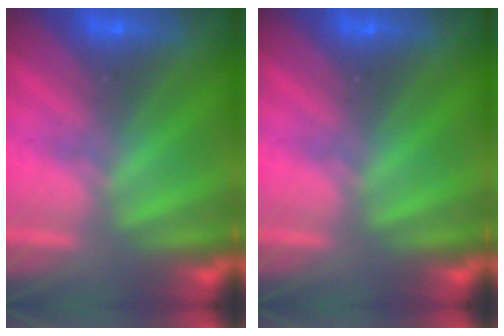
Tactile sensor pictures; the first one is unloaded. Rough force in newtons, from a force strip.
{"total": 0.0}